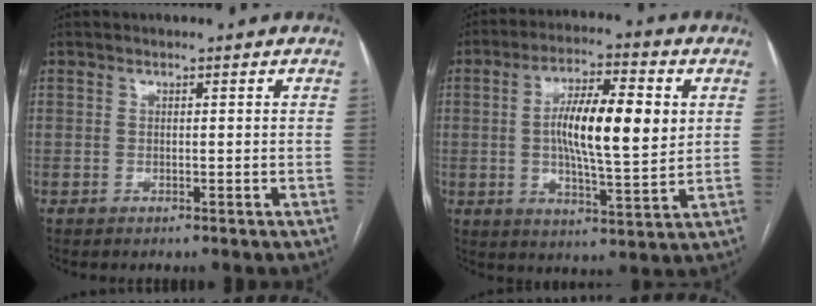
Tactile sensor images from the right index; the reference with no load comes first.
{"total": 13.4, "force": [1.9, 2.8, 13.0], "torque": [-0.225, 0.008, 0.026]}